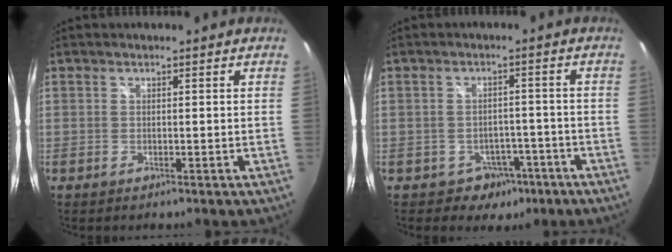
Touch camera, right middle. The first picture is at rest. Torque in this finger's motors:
{"motor_torque": [-0.26, -0.14, -0.01, -0.01]}